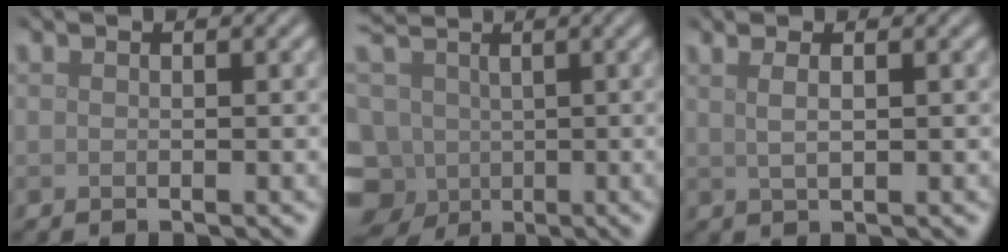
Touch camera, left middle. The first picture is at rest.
{"total": 10.8, "force": [-1.1, 9.2, 5.5], "torque": [-0.140, 0.020, -0.043]}
{"total": 2.5, "force": [1.2, 1.1, 2.0], "torque": [-0.020, 0.002, 0.005]}